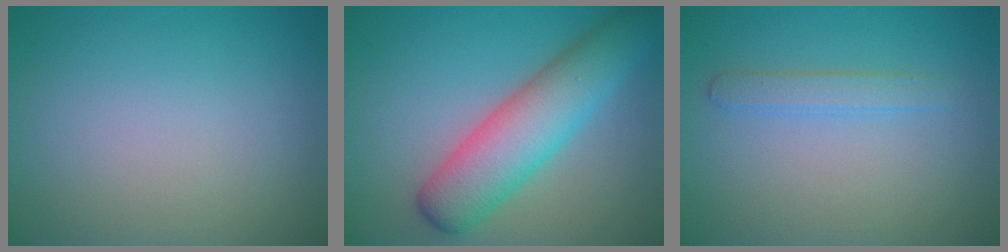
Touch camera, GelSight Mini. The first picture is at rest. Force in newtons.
{"total": 7.1, "press": 7.1, "slide": 0.2}
{"total": 1.6, "press": 1.6, "slide": 0.1}